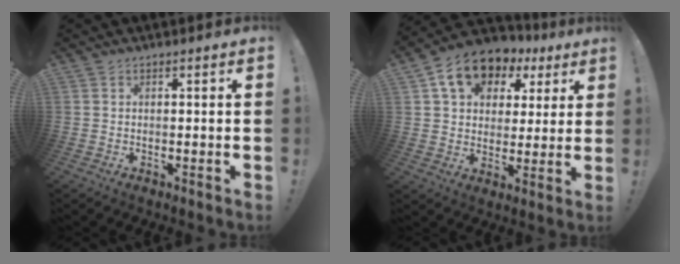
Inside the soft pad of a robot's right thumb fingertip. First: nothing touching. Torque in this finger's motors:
{"motor_torque": [0.82, 2.79, 0.71, -0.38, 0.04]}